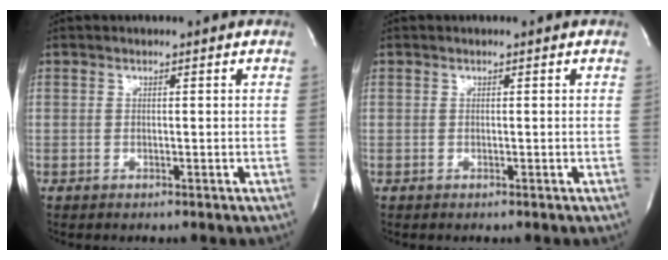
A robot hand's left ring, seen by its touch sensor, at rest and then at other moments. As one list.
[{"total": 0.0}]